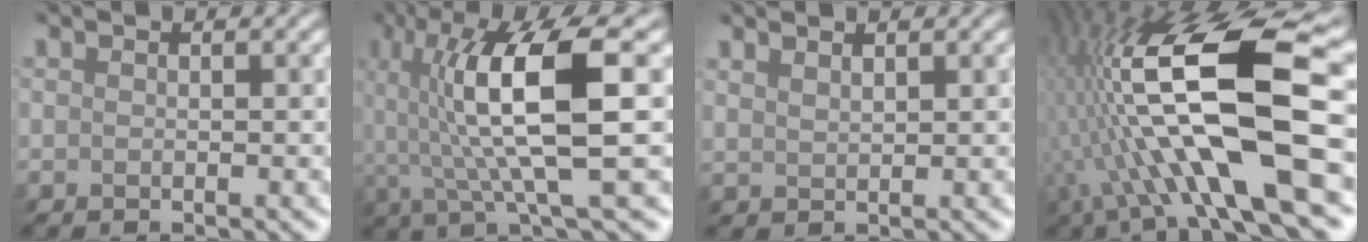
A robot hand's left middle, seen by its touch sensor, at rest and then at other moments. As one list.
[{"total": 9.7, "force": [1.3, 1.9, 9.4], "torque": [-0.161, 0.013, 0.029]}, {"total": 1.2, "force": [1.1, 0.0, -0.4], "torque": [0.004, 0.005, 0.024]}, {"total": 15.3, "force": [-2.2, 4.3, 14.6], "torque": [-0.262, 0.038, -0.037]}]